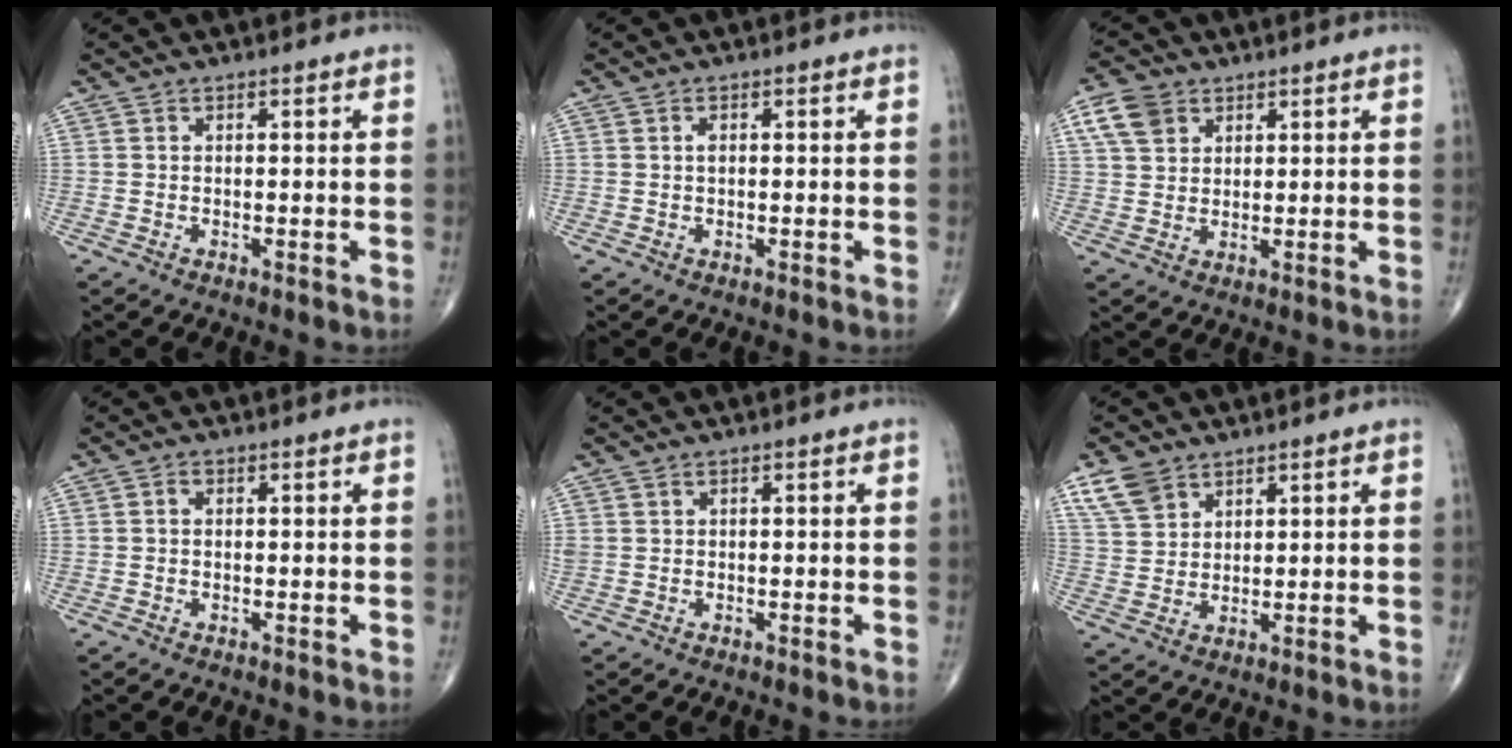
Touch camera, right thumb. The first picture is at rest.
{"total": 0.8, "force": [0.0, 0.5, 0.7], "torque": [-0.012, -0.001, -0.001]}
{"total": 6.4, "force": [3.1, 4.7, 3.1], "torque": [-0.043, -0.003, 0.059]}
{"total": 0.8, "force": [0.0, 0.6, 0.5], "torque": [-0.006, 0.001, -0.003]}
{"total": 0.6, "force": [0.4, 0.4, 0.2], "torque": [-0.001, 0.002, 0.007]}
{"total": 6.3, "force": [4.2, 4.0, 2.6], "torque": [-0.040, -0.014, 0.090]}